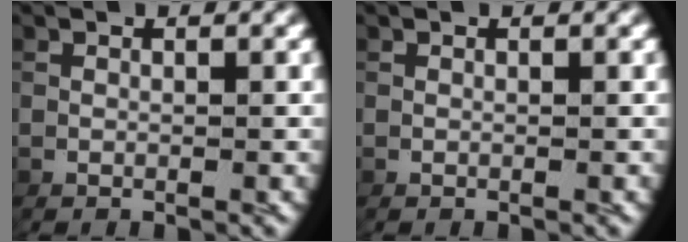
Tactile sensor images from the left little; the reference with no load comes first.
{"total": 0.0}